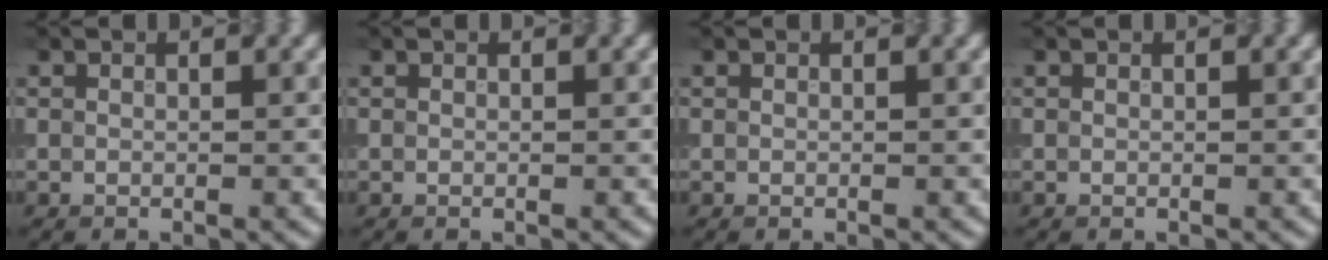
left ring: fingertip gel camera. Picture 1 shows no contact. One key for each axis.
{"total": 0.0}
{"total": 0.0}
{"total": 0.0}